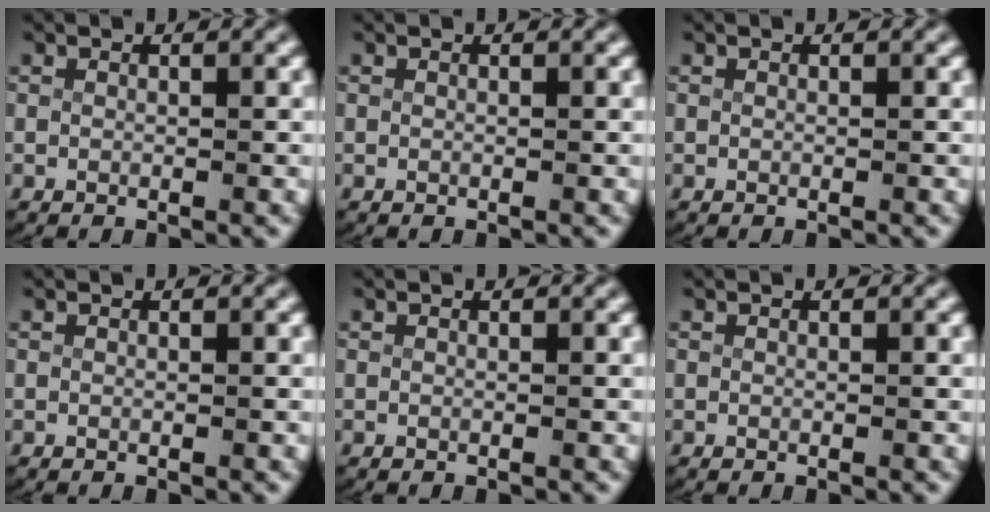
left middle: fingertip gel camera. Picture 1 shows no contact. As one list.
[{"total": 0.0}, {"total": 0.0}, {"total": 0.0}, {"total": 0.0}, {"total": 0.0}]